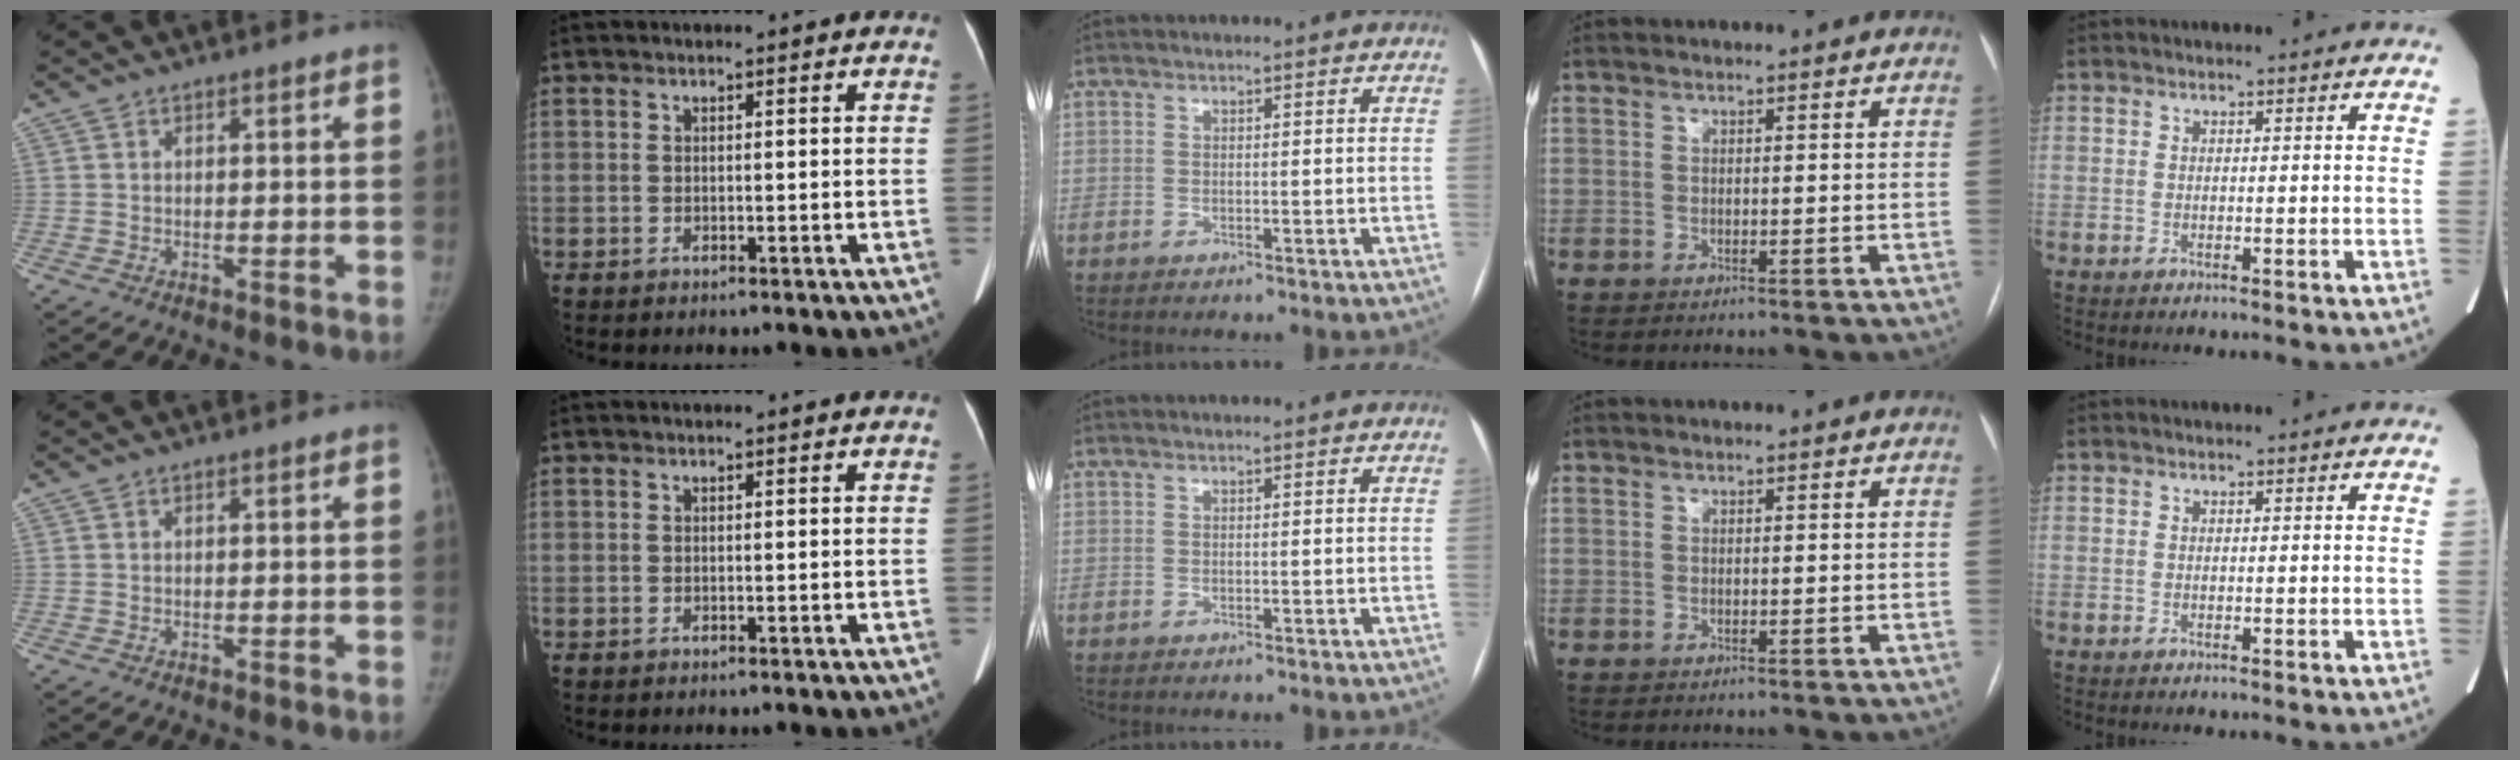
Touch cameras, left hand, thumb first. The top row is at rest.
{}